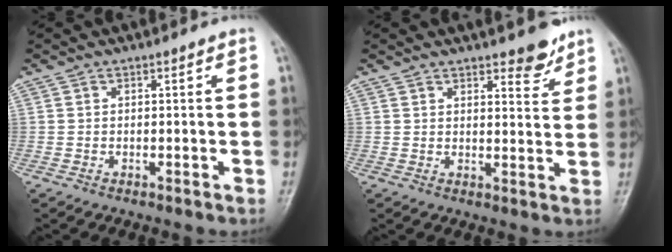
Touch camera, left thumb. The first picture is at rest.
{"total": 4.7, "force": [3.6, 1.5, 2.5], "torque": [-0.016, -0.027, 0.048]}